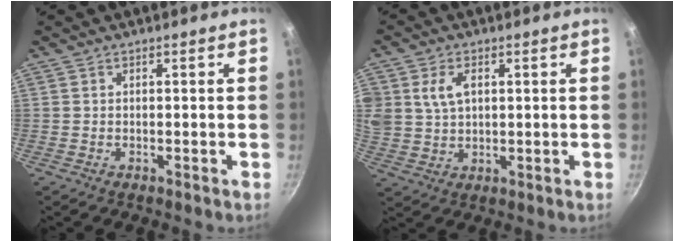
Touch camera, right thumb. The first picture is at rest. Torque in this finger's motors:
{"motor_torque": [0.20, 0.21, 0.77, 0.16, 0.26]}